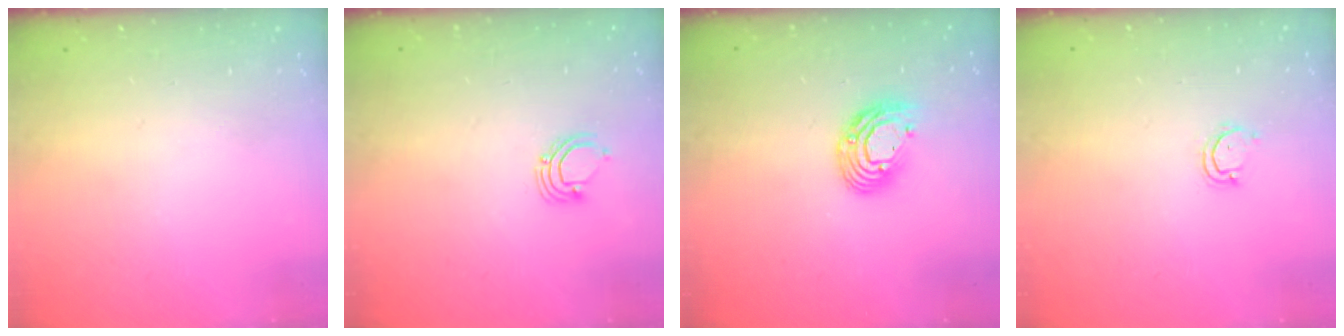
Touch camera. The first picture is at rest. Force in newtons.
{"total": 3.8, "press": 3.8, "slide": 0.3}
{"total": 10.3, "press": 10.3, "slide": 1.1}
{"total": 2.9, "press": 2.9, "slide": 0.3}